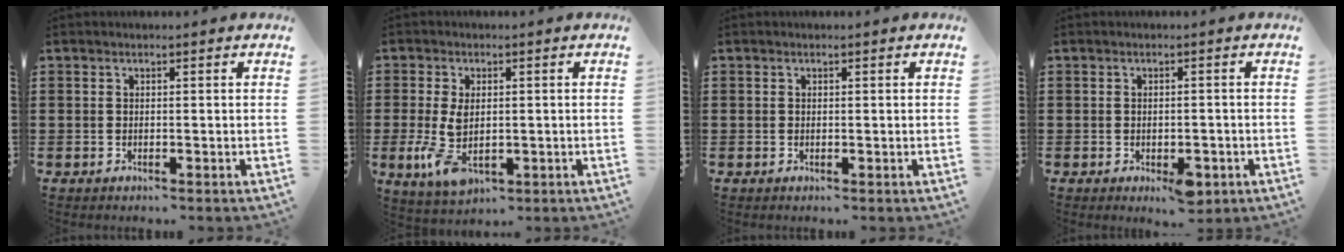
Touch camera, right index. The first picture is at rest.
{"total": 5.8, "force": [-0.7, 3.2, 4.8], "torque": [-0.116, -0.002, -0.017]}
{"total": 0.0}
{"total": 2.8, "force": [-1.5, 1.2, 2.1], "torque": [-0.034, 0.003, -0.027]}